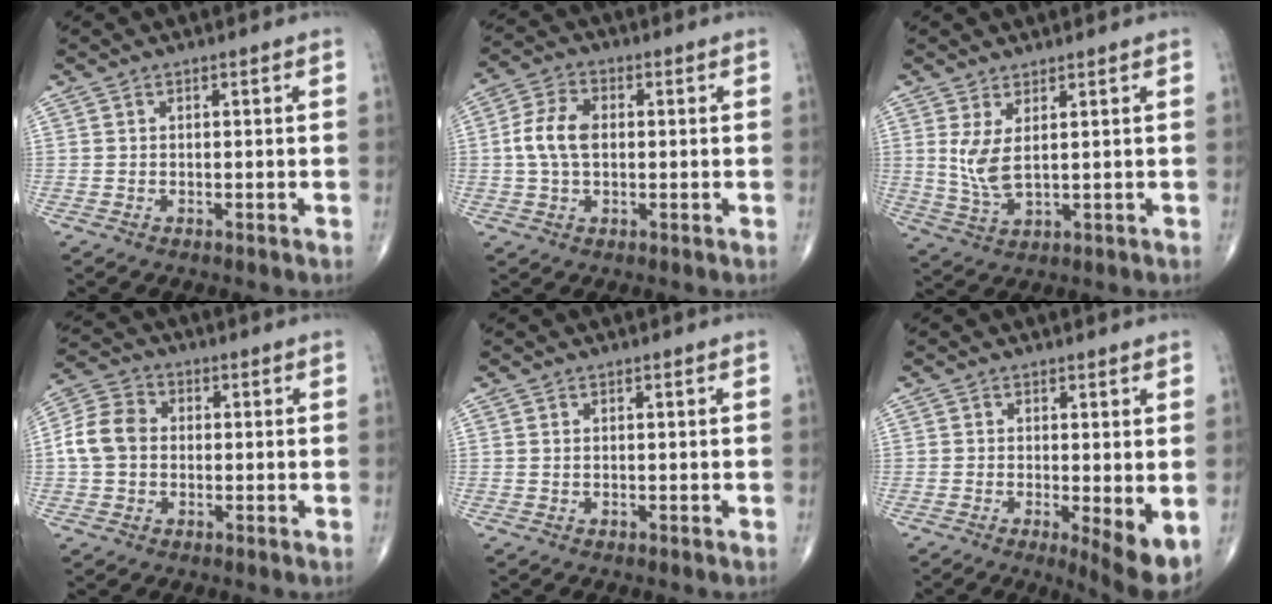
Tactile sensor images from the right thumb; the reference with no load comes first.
{"total": 7.5, "force": [0.4, 4.7, 5.8], "torque": [-0.120, 0.014, 0.003]}
{"total": 5.7, "force": [1.6, 2.0, 5.0], "torque": [-0.114, -0.017, 0.043]}
{"total": 8.0, "force": [0.0, 6.3, 4.8], "torque": [-0.091, 0.024, -0.010]}
{"total": 0.0}
{"total": 6.6, "force": [-1.2, 1.7, 6.2], "torque": [-0.093, -0.020, -0.018]}